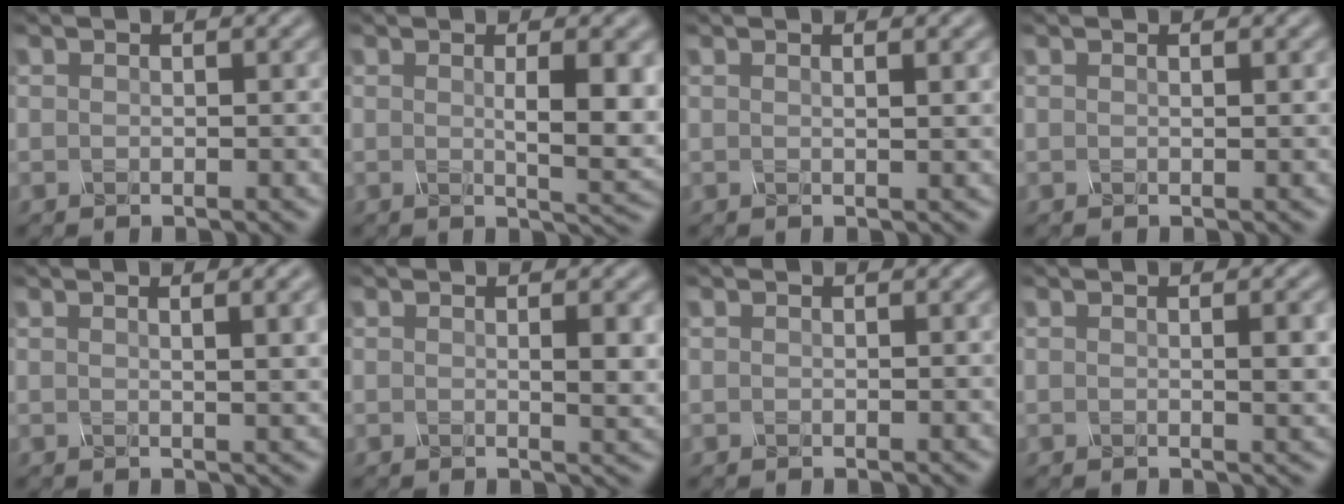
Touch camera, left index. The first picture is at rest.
{"total": 5.1, "force": [0.6, 1.1, 4.9], "torque": [-0.068, -0.003, 0.014]}
{"total": 2.0, "force": [0.7, 0.6, 1.7], "torque": [-0.018, 0.003, 0.002]}
{"total": 0.7, "force": [0.3, 0.2, 0.5], "torque": [-0.003, 0.002, 0.002]}
{"total": 5.4, "force": [1.7, 2.1, 4.7], "torque": [-0.032, 0.019, 0.006]}
{"total": 2.5, "force": [0.3, 0.5, 2.4], "torque": [-0.030, -0.003, 0.004]}
{"total": 0.0}
{"total": 2.0, "force": [0.2, 0.4, 2.0], "torque": [-0.024, 0.002, 0.001]}